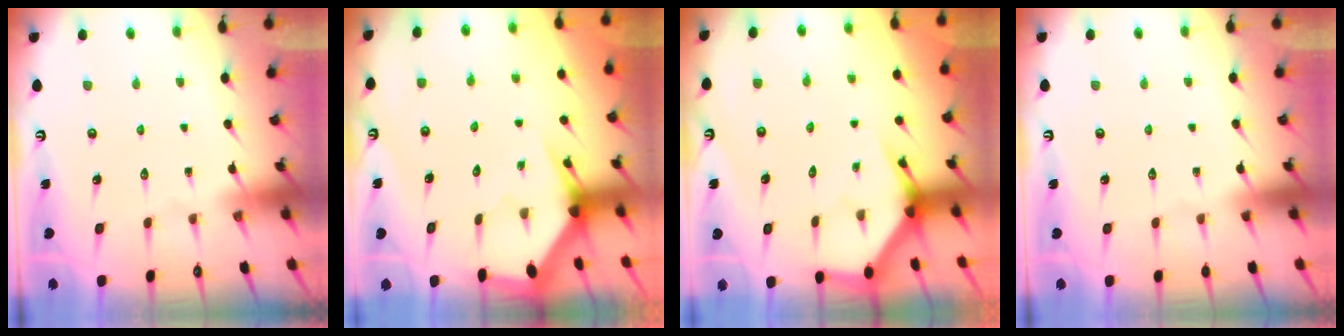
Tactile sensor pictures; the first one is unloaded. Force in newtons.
{"total": 2.9, "press": 2.9, "slide": 0.0}
{"total": 3.8, "press": 3.8, "slide": 0.4}
{"total": 0.0}